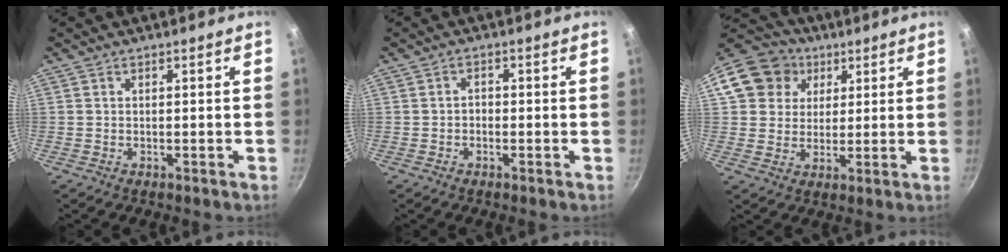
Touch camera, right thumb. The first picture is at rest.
{"total": 1.4, "force": [-0.5, 1.1, 0.7], "torque": [-0.008, 0.007, -0.010]}
{"total": 13.7, "force": [4.8, 11.8, 5.0], "torque": [-0.078, 0.019, 0.076]}